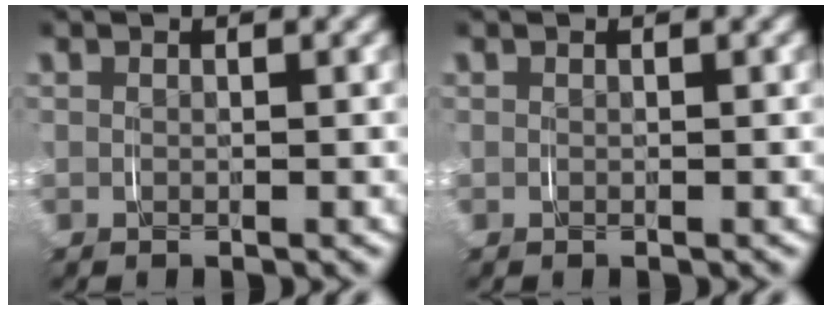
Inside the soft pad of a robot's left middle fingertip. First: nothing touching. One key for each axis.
{"total": 0.0}